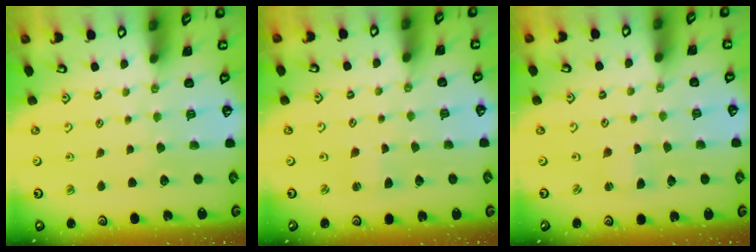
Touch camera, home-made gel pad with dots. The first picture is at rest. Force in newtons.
{"total": 1.3, "press": 1.2, "slide": 0.2}
{"total": 1.6, "press": 1.6, "slide": 0.3}